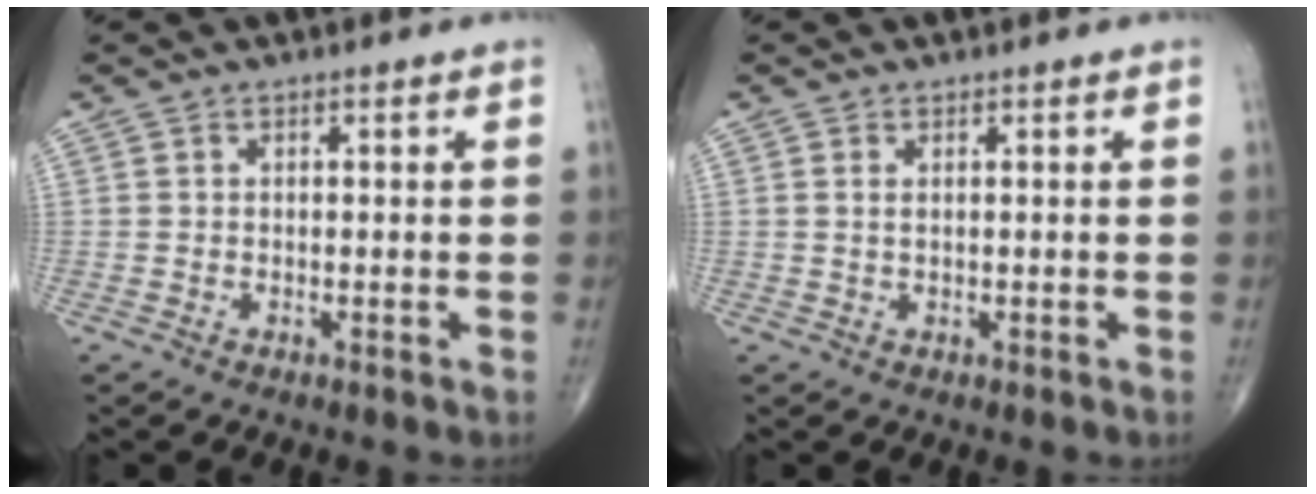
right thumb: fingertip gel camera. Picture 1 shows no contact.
{"total": 1.0, "force": [0.3, 0.5, 0.8], "torque": [-0.021, 0.001, 0.009]}